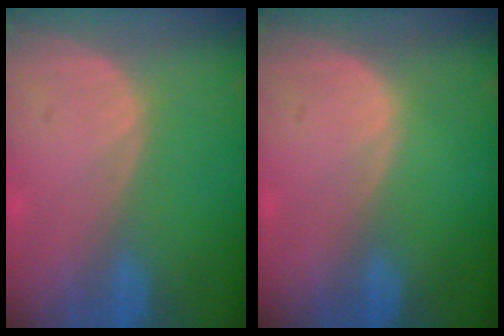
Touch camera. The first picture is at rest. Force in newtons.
{"total": 0.0}